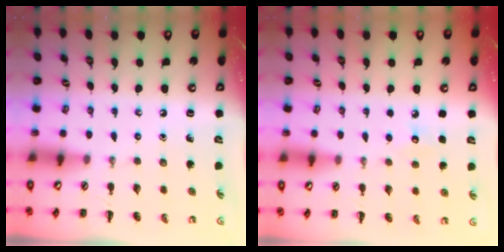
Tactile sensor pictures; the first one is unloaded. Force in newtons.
{"total": 5.6, "press": 5.4, "slide": 1.4}